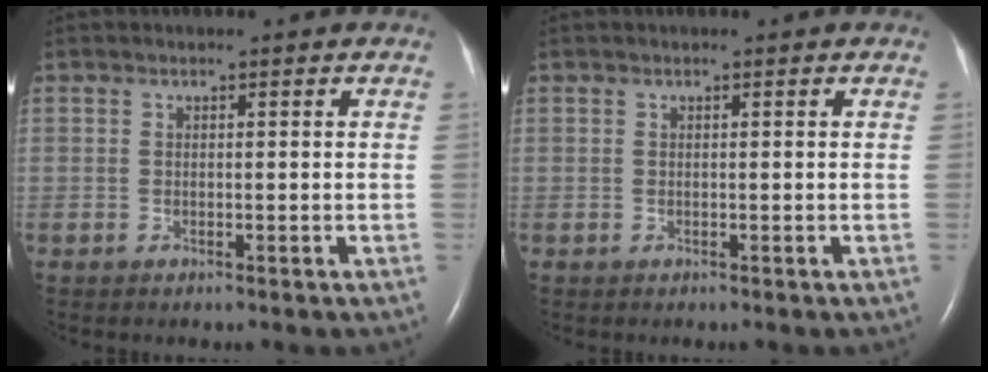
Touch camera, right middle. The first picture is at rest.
{"total": 0.0}